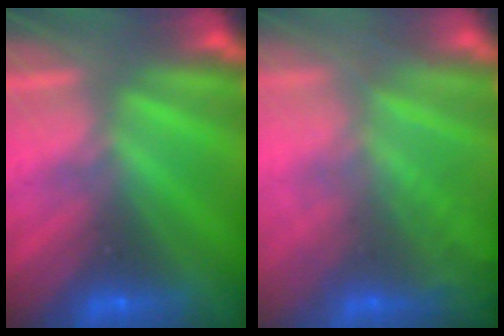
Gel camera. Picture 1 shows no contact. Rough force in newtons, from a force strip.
{"total": 7.1}